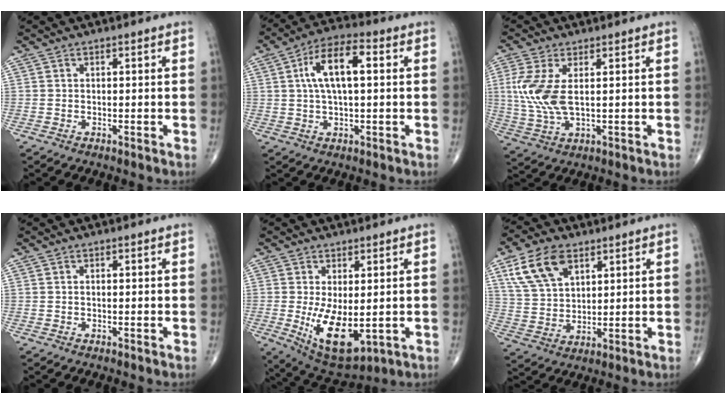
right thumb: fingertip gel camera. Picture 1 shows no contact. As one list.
[{"total": 10.6, "force": [2.1, 4.3, 9.4], "torque": [-0.173, 0.021, 0.030]}, {"total": 8.9, "force": [1.4, 3.9, 7.8], "torque": [-0.195, -0.008, 0.036]}, {"total": 0.0}, {"total": 11.3, "force": [-1.5, 5.2, 9.9], "torque": [-0.162, -0.027, -0.003]}, {"total": 11.4, "force": [5.8, 6.6, 7.3], "torque": [-0.127, -0.014, 0.117]}]